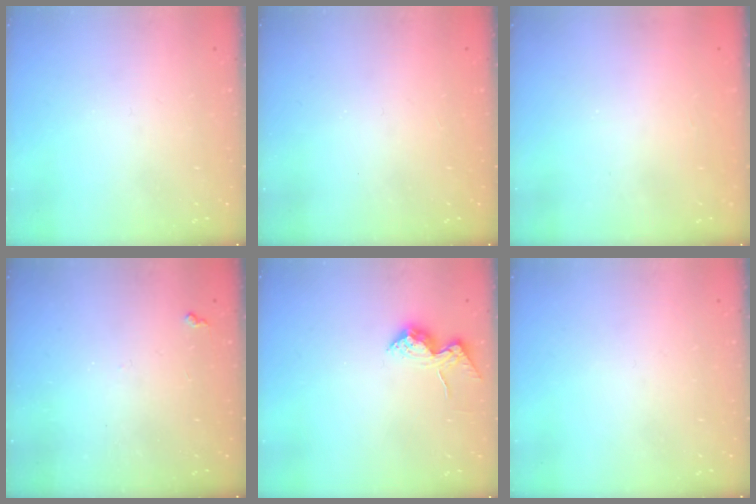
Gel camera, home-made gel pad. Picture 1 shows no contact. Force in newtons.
{"total": 1.1, "press": 1.0, "slide": 0.1}
{"total": 1.2, "press": 1.2, "slide": 0.1}
{"total": 5.0, "press": 4.9, "slide": 0.8}
{"total": 12.0, "press": 12.0, "slide": 0.8}
{"total": 0.0}